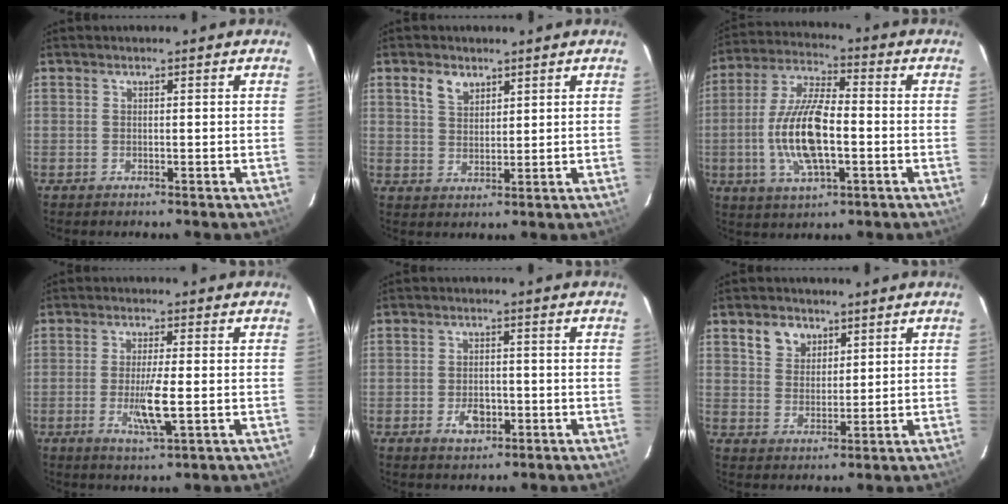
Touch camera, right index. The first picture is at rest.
{"total": 4.4, "force": [2.7, 2.7, 2.2], "torque": [-0.040, 0.011, 0.052]}
{"total": 14.4, "force": [-2.8, 5.2, 13.2], "torque": [-0.273, -0.001, -0.054]}
{"total": 6.2, "force": [-1.4, 0.6, 6.0], "torque": [-0.113, -0.013, -0.025]}
{"total": 4.5, "force": [-1.6, 2.9, 2.9], "torque": [-0.055, 0.000, -0.021]}
{"total": 5.5, "force": [3.1, 4.0, 2.1], "torque": [-0.035, 0.014, 0.062]}